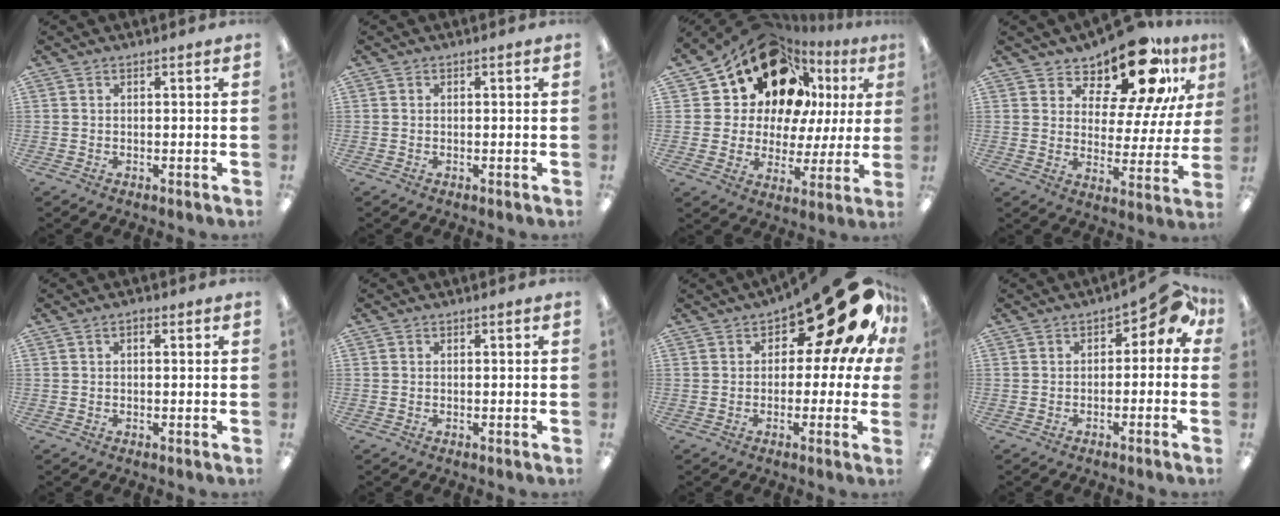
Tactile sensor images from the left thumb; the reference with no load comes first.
{"total": 0.0}
{"total": 19.1, "force": [11.8, 12.1, 8.8], "torque": [-0.170, -0.071, 0.218]}
{"total": 16.4, "force": [12.6, 5.9, 8.8], "torque": [-0.135, -0.092, 0.213]}
{"total": 1.5, "force": [0.3, 0.8, 1.2], "torque": [-0.023, 0.004, 0.005]}
{"total": 0.0}
{"total": 20.1, "force": [11.5, 7.9, 14.5], "torque": [-0.198, -0.065, 0.187]}
{"total": 5.9, "force": [1.6, 3.5, 4.5], "torque": [-0.054, -0.005, 0.022]}